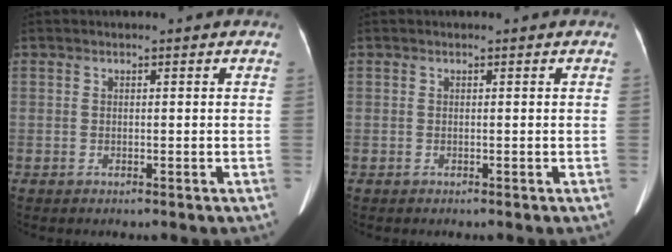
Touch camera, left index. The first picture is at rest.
{"total": 0.0}